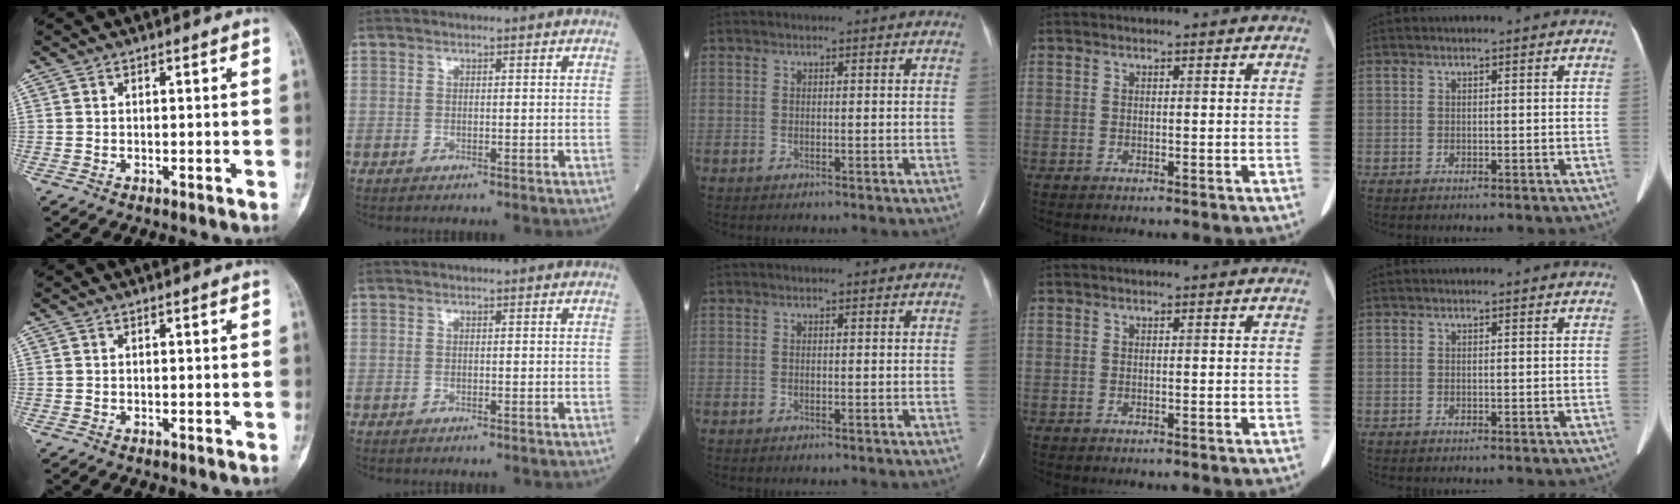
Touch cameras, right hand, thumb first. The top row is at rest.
{}